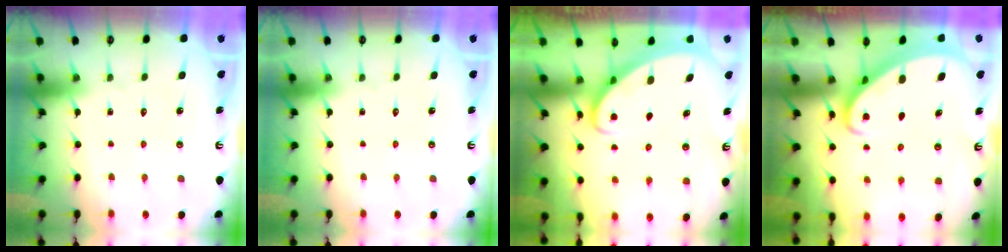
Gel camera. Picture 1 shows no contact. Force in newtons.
{"total": 0.0}
{"total": 2.8, "press": 2.8, "slide": 0.2}
{"total": 2.7, "press": 2.7, "slide": 0.3}